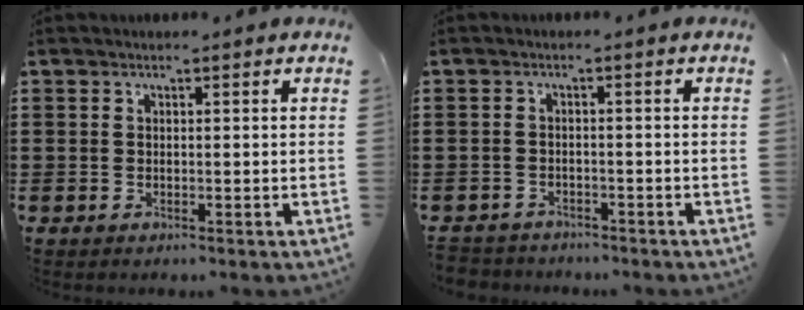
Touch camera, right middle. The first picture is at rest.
{"total": 2.1, "force": [-2.1, 0.3, -0.3], "torque": [-0.003, -0.002, -0.046]}